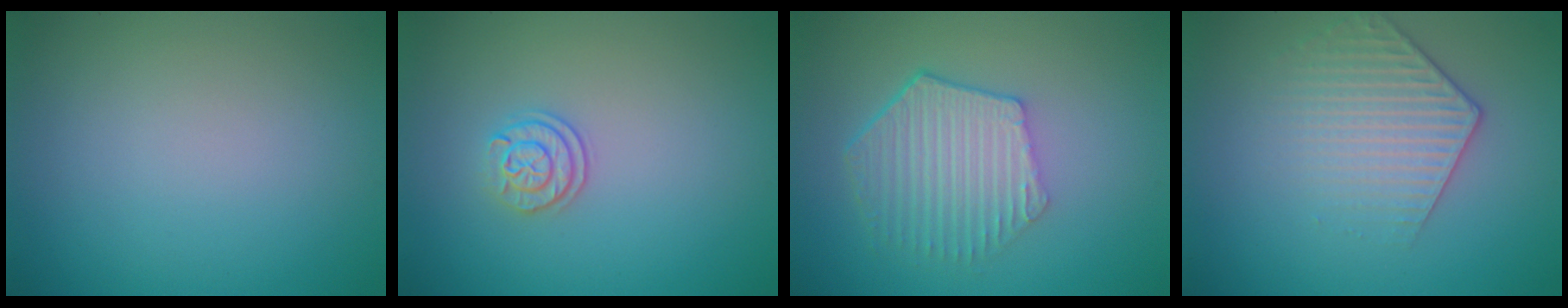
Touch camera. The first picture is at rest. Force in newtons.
{"total": 2.0, "press": 1.8, "slide": 0.9}
{"total": 5.6, "press": 4.1, "slide": 3.7}
{"total": 3.1, "press": 3.0, "slide": 1.0}